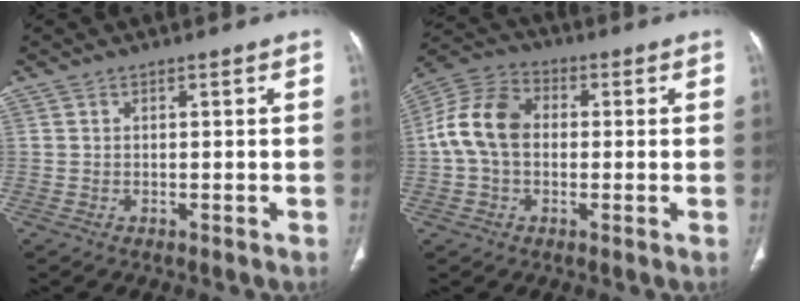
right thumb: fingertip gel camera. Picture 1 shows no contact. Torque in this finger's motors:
{"motor_torque": [-0.36, 0.78, 0.40, -0.36, 0.39]}